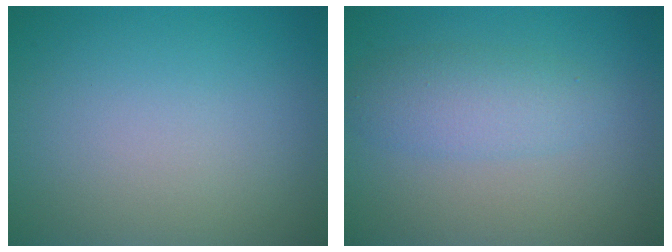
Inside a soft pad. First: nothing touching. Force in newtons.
{"total": 2.9, "press": 2.9, "slide": 0.1}